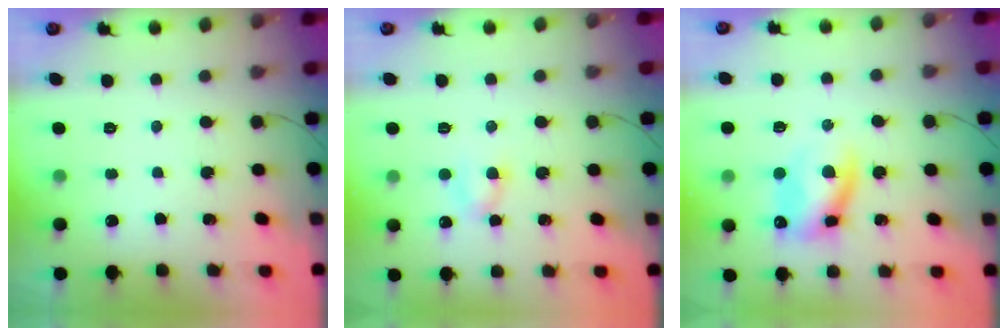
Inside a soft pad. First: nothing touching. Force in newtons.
{"total": 4.3, "press": 4.2, "slide": 0.8}
{"total": 11.5, "press": 11.1, "slide": 2.8}